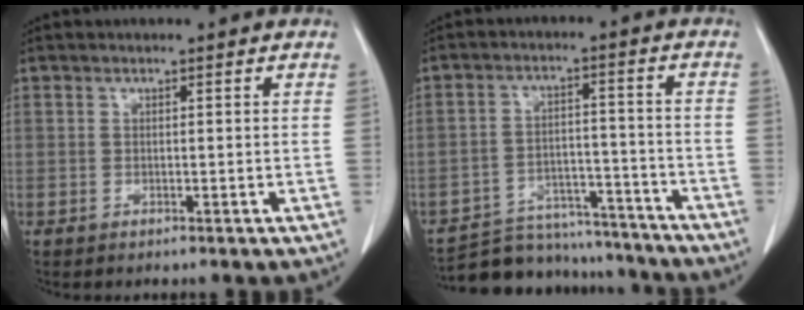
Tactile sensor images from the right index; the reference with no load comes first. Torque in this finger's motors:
{"motor_torque": [-0.21, -0.19, 0.03, 0.00]}